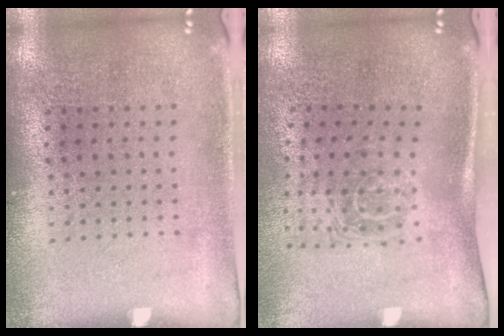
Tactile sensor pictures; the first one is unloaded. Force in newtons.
{"total": 1.7, "press": 1.2, "slide": 1.2}